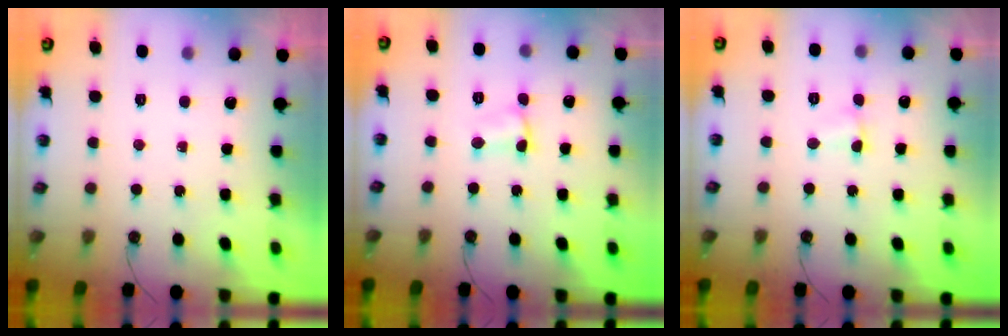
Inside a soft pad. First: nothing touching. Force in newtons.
{"total": 3.9, "press": 2.5, "slide": 2.9}
{"total": 2.0, "press": 1.9, "slide": 0.5}